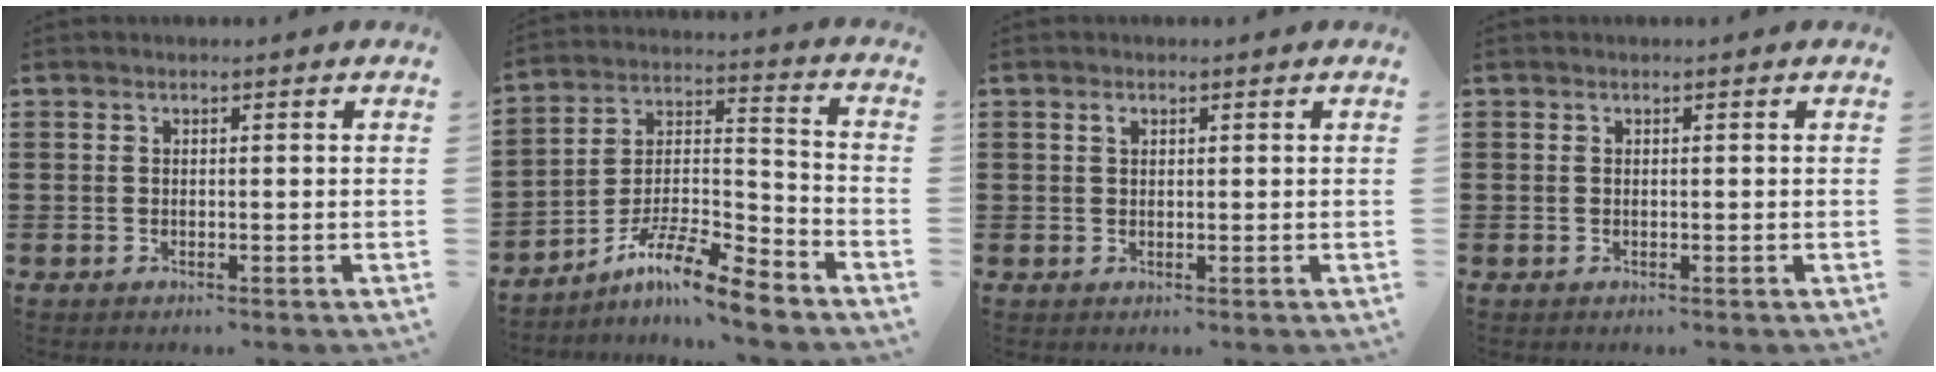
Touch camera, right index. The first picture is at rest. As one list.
[{"total": 9.4, "force": [-7.7, 1.2, 5.4], "torque": [-0.099, 0.009, -0.150]}, {"total": 0.9, "force": [0.5, 0.5, 0.5], "torque": [-0.013, 0.002, 0.009]}, {"total": 0.0}]